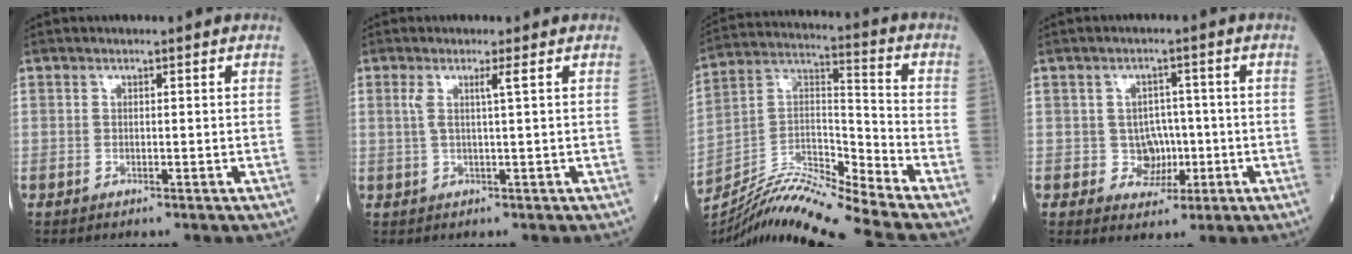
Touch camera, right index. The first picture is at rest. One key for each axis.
{"total": 2.4, "fx": 0.8, "fy": -0.5, "fz": 2.2, "tx": -0.049, "ty": 0.005, "tz": 0.017}
{"total": 15.9, "fx": -14.7, "fy": -2.4, "fz": 5.6, "tx": -0.101, "ty": 0.027, "tz": -0.269}
{"total": 4.1, "fx": -0.6, "fy": 3.8, "fz": 1.3, "tx": -0.008, "ty": 0.008, "tz": -0.004}